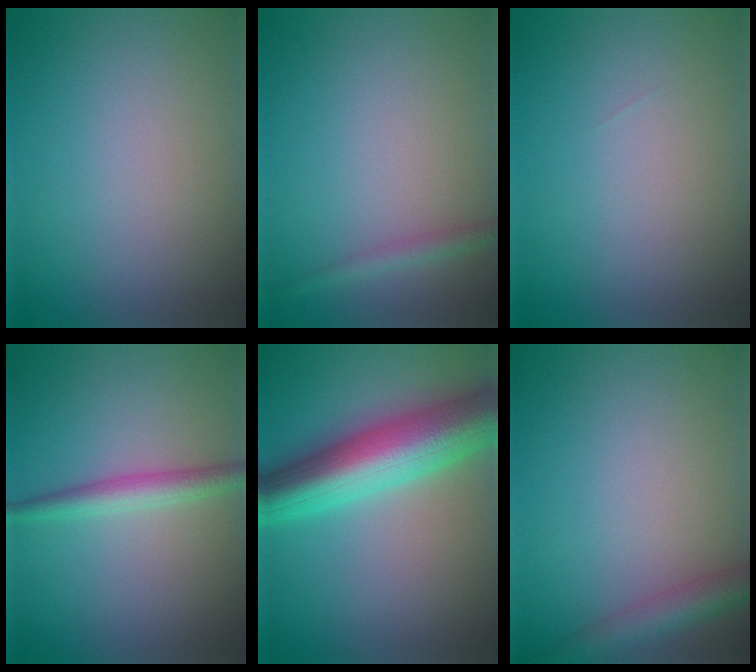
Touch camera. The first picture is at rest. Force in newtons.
{"total": 1.4, "press": 1.4, "slide": 0.0}
{"total": 0.0}
{"total": 2.6, "press": 2.6, "slide": 0.0}
{"total": 10.2, "press": 10.2, "slide": 0.4}
{"total": 3.3, "press": 3.3, "slide": 0.1}